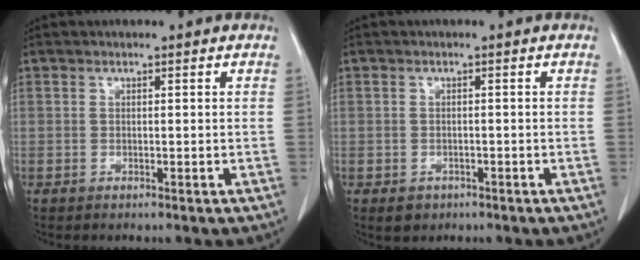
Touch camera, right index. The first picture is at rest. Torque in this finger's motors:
{"motor_torque": [-0.25, -0.16, -0.14, -0.06]}